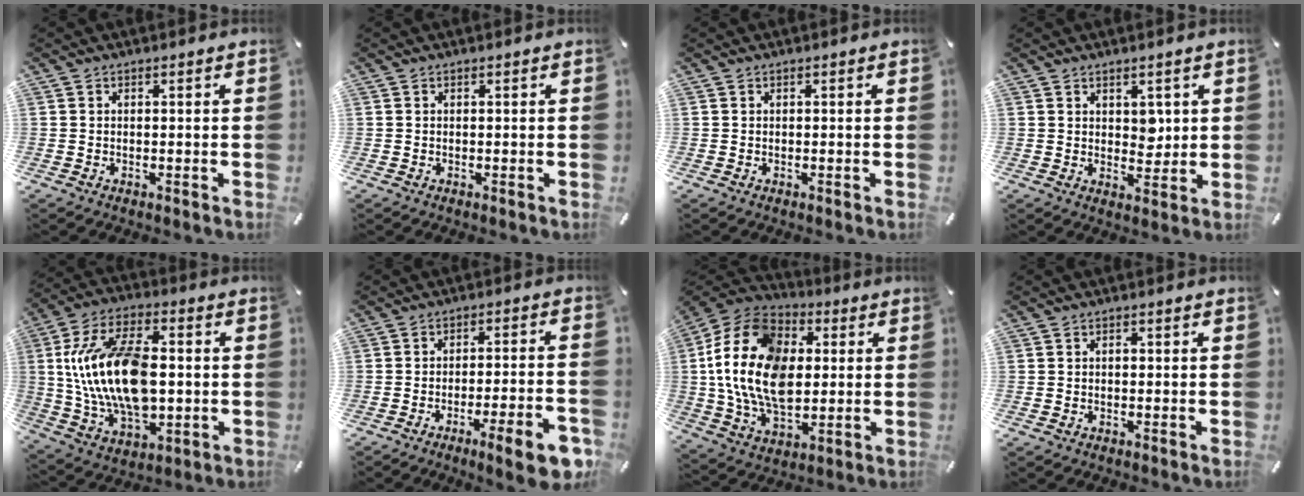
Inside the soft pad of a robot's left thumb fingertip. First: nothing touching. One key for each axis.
{"total": 0.0}
{"total": 0.0}
{"total": 3.9, "fx": 2.0, "fy": 2.8, "fz": 1.6, "tx": -0.006, "ty": -0.013, "tz": 0.031}
{"total": 20.0, "fx": 0.6, "fy": 12.1, "fz": 15.9, "tx": -0.338, "ty": 0.004, "tz": 0.008}
{"total": 10.9, "fx": -6.0, "fy": 1.6, "fz": 9.0, "tx": -0.137, "ty": 0.015, "tz": -0.095}
{"total": 19.4, "fx": 0.7, "fy": 14.2, "fz": 13.2, "tx": -0.293, "ty": 0.005, "tz": 0.008}
{"total": 0.7, "fx": -0.2, "fy": 0.5, "fz": 0.5, "tx": -0.010, "ty": 0.002, "tz": -0.005}